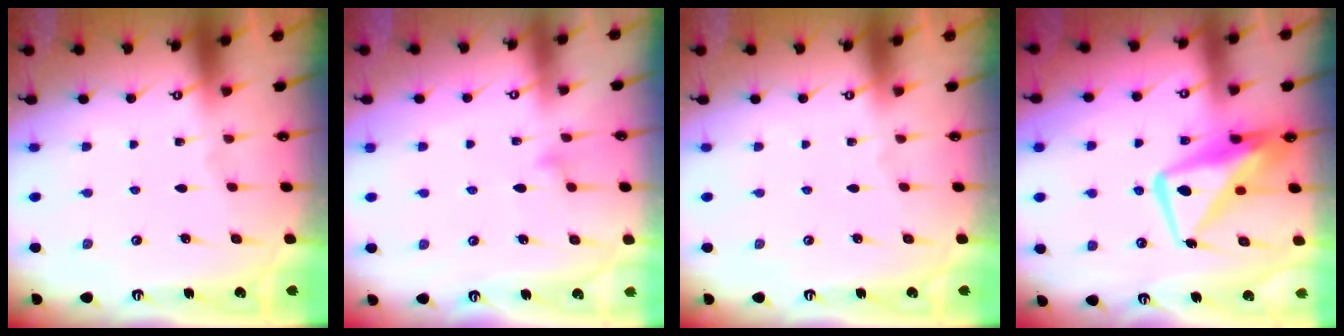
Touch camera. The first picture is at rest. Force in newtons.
{"total": 9.1, "press": 9.1, "slide": 0.5}
{"total": 0.0}
{"total": 13.2, "press": 13.1, "slide": 1.4}